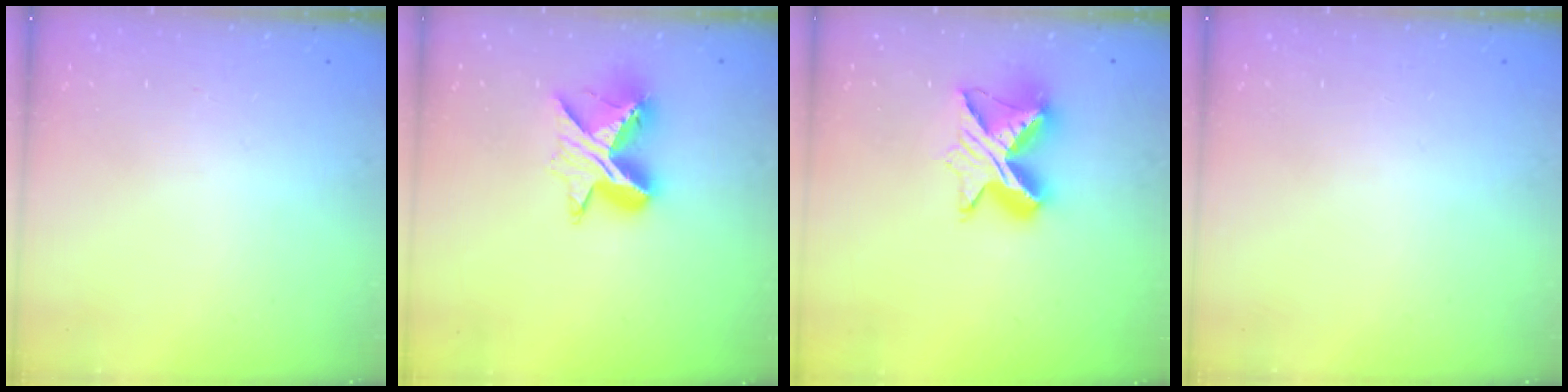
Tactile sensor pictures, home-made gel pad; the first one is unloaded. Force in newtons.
{"total": 10.1, "press": 10.1, "slide": 0.7}
{"total": 10.9, "press": 10.8, "slide": 1.0}
{"total": 0.0}